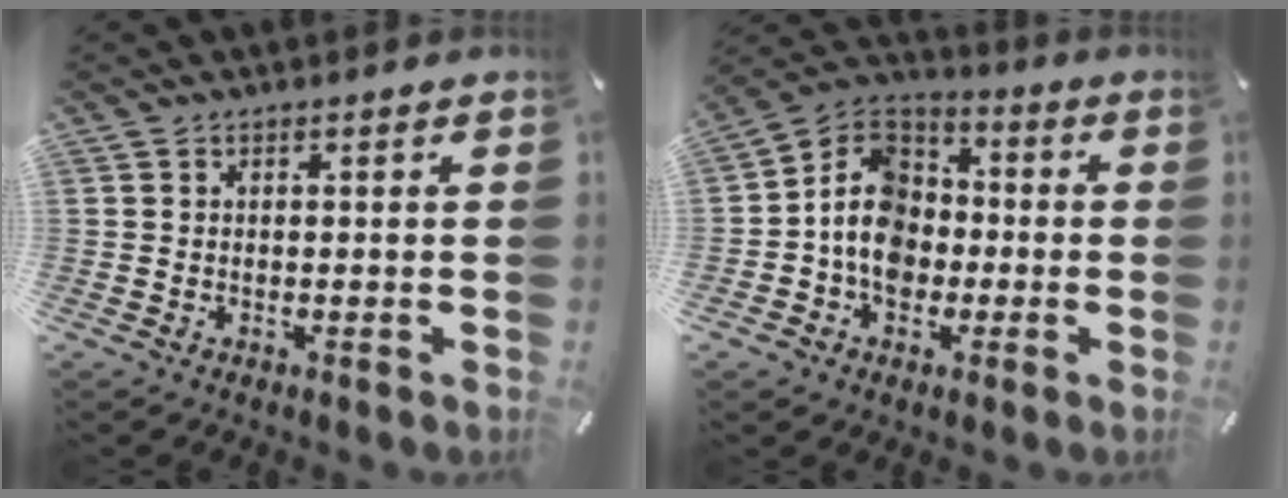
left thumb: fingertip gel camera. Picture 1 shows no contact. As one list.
[{"total": 11.6, "force": [-3.2, 9.7, 5.6], "torque": [-0.137, 0.025, -0.060]}]